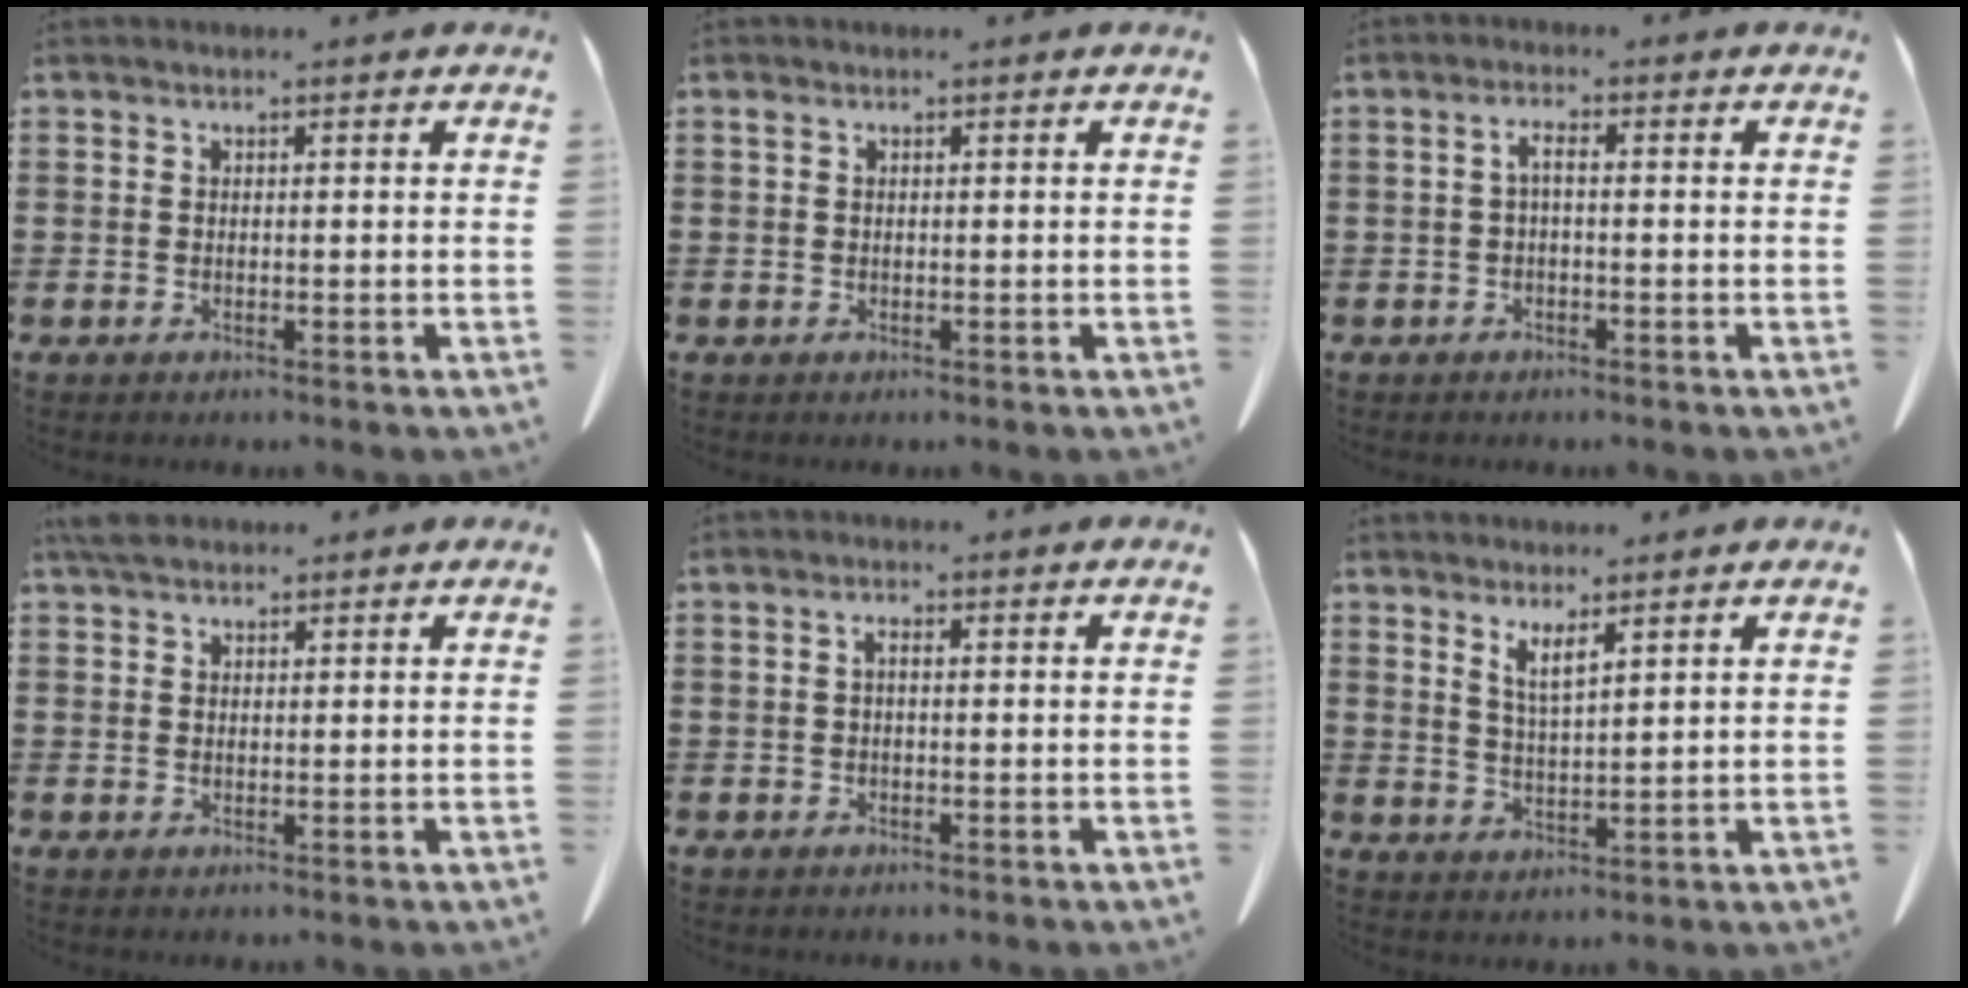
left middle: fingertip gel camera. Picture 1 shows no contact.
{"total": 0.5, "force": [0.2, 0.2, 0.4], "torque": [-0.011, 0.000, 0.004]}
{"total": 1.9, "force": [-0.5, 0.4, 1.8], "torque": [-0.037, 0.003, -0.010]}
{"total": 2.8, "force": [2.2, 1.1, 1.4], "torque": [-0.035, 0.004, 0.043]}
{"total": 1.1, "force": [-0.1, 0.3, 1.0], "torque": [-0.021, -0.002, -0.002]}
{"total": 3.5, "force": [2.5, 0.3, 2.5], "torque": [-0.057, -0.001, 0.045]}